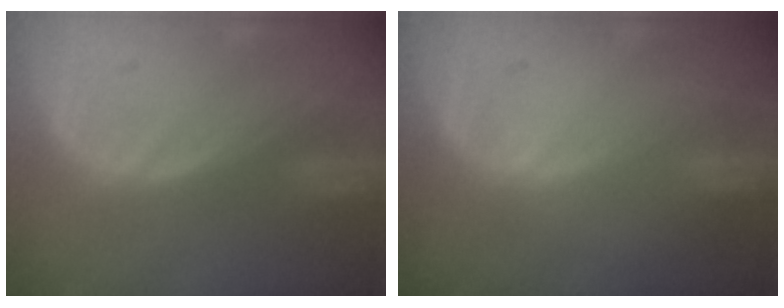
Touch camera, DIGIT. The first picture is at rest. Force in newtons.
{"total": 0.0}